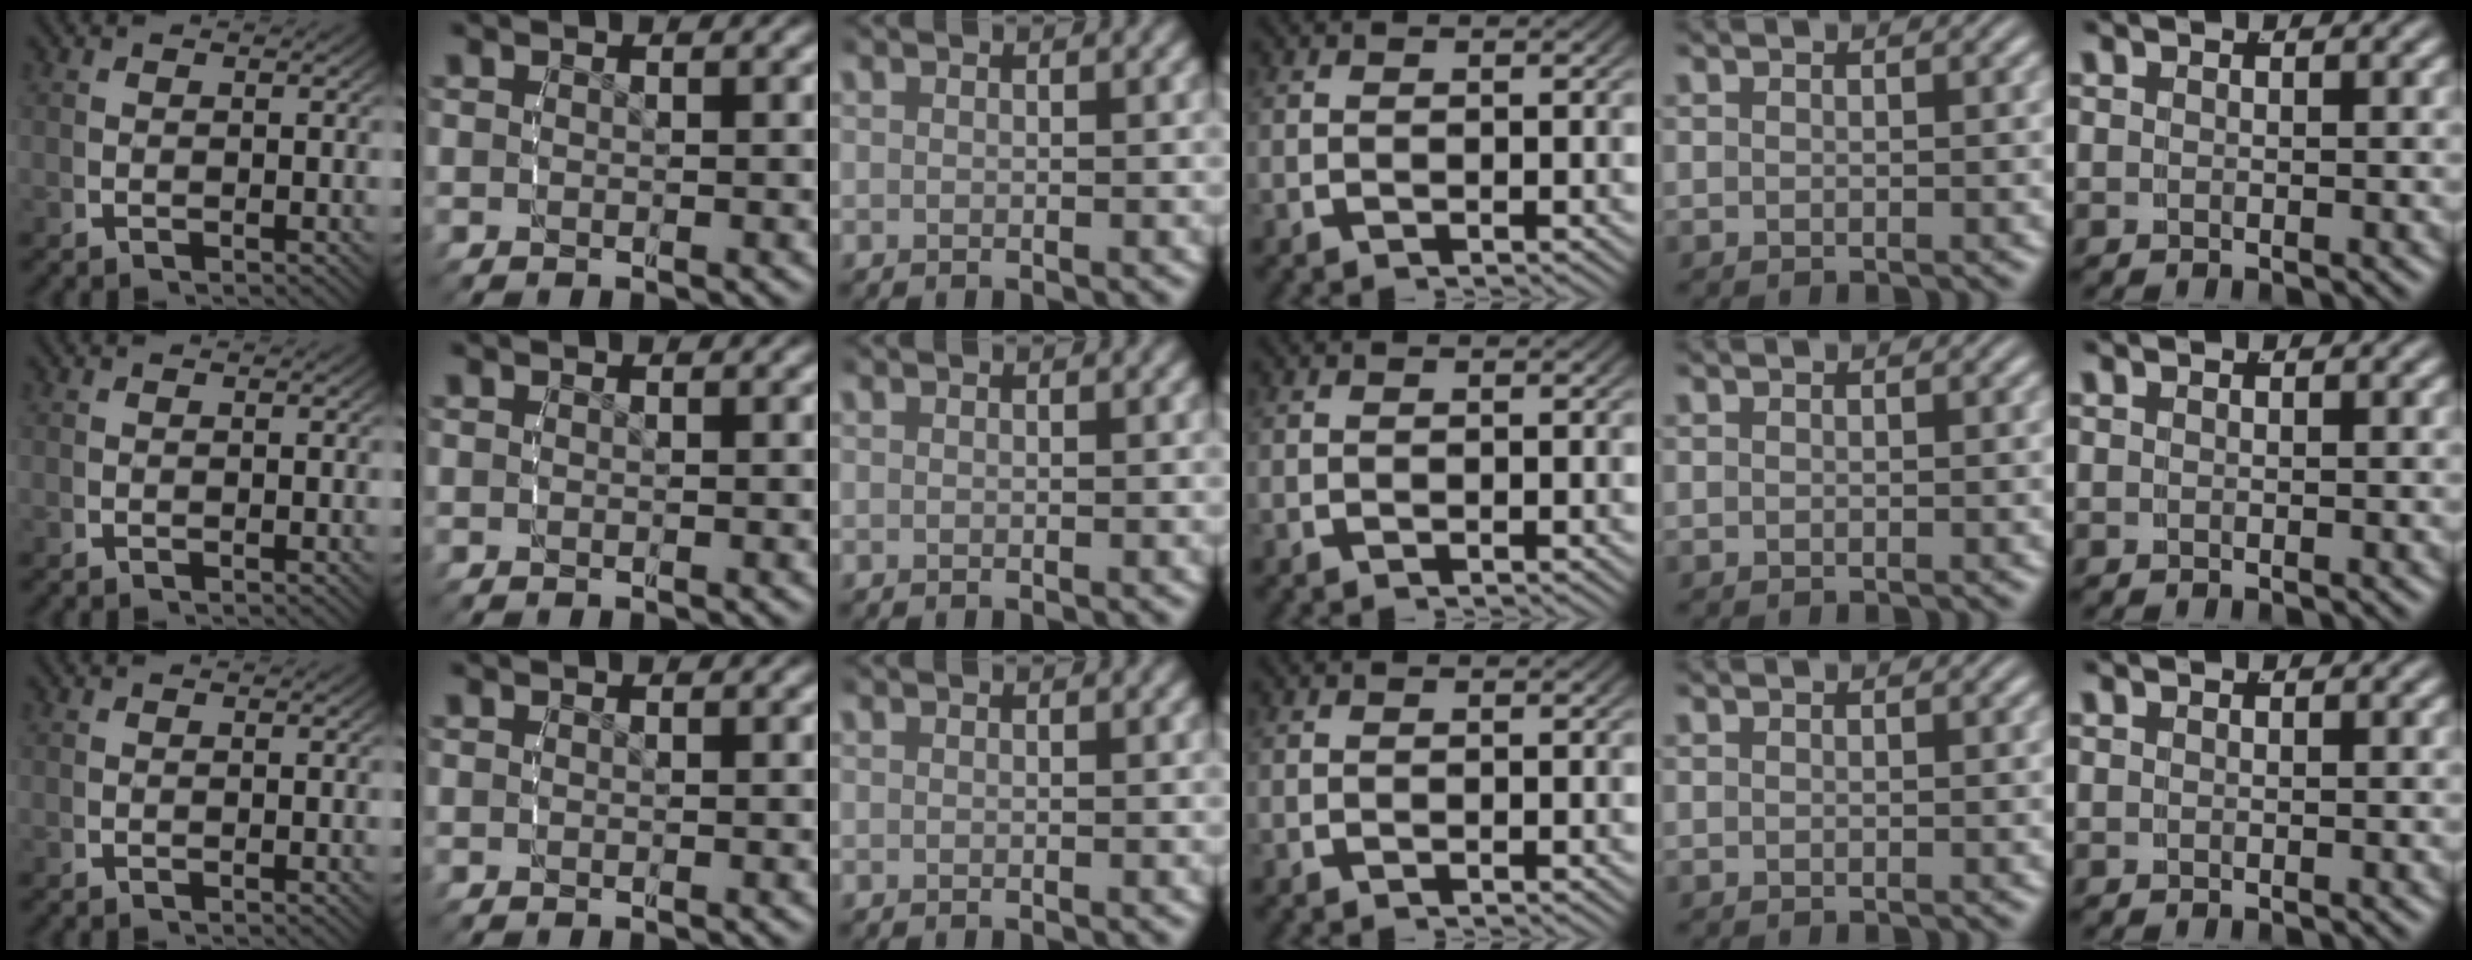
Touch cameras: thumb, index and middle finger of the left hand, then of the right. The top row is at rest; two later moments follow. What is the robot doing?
{"motion": "reach", "object": "jacket"}